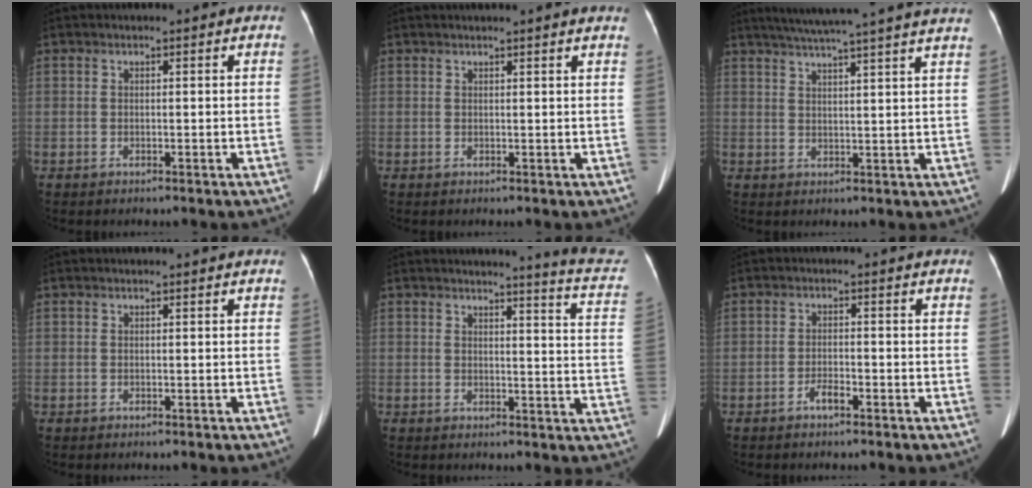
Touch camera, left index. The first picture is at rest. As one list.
[{"total": 3.5, "force": [3.1, -0.4, 1.5], "torque": [-0.021, 0.011, 0.028]}, {"total": 18.4, "force": [16.2, -1.0, 8.7], "torque": [-0.143, 0.002, 0.207]}, {"total": 0.0}, {"total": 9.8, "force": [9.3, -0.5, 3.0], "torque": [-0.029, -0.070, 0.074]}, {"total": 2.0, "force": [-1.6, 0.4, 1.2], "torque": [-0.024, -0.003, -0.028]}]